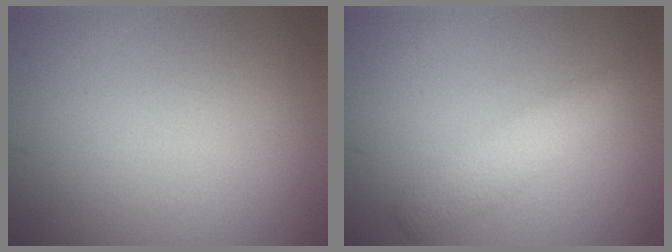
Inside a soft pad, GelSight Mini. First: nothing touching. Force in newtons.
{"total": 2.9, "press": 2.9, "slide": 0.1}